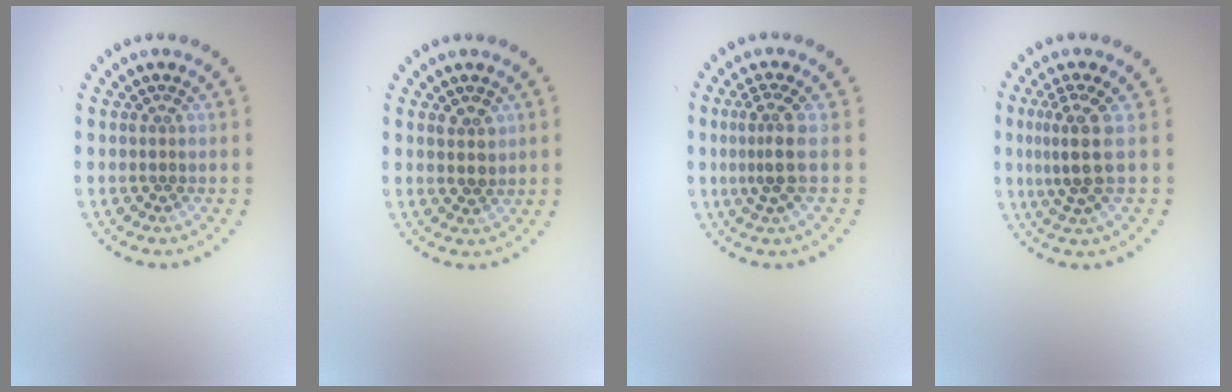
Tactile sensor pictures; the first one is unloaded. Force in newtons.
{"total": 1.7, "press": 1.5, "slide": 0.7}
{"total": 2.6, "press": 1.9, "slide": 1.8}
{"total": 3.3, "press": 2.4, "slide": 2.3}